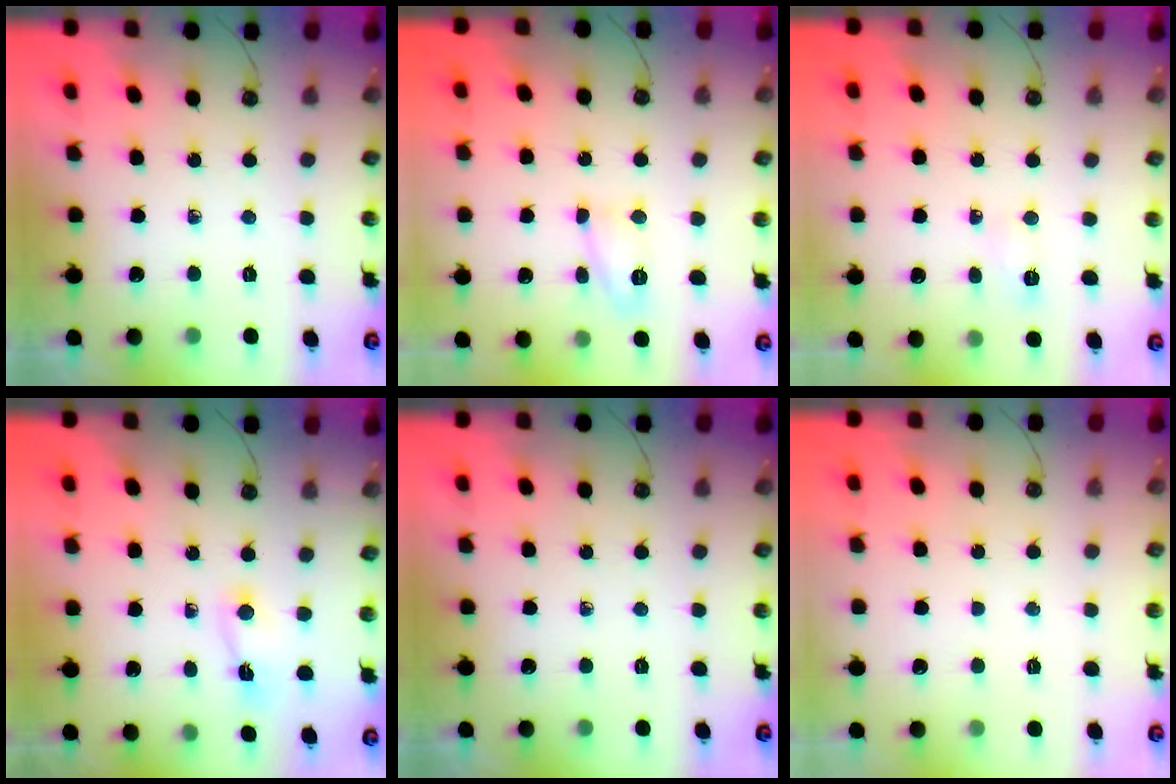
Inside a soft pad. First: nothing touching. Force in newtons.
{"total": 7.6, "press": 7.6, "slide": 0.5}
{"total": 3.4, "press": 3.2, "slide": 1.2}
{"total": 2.1, "press": 2.1, "slide": 0.3}
{"total": 0.0}
{"total": 1.2, "press": 1.2, "slide": 0.0}